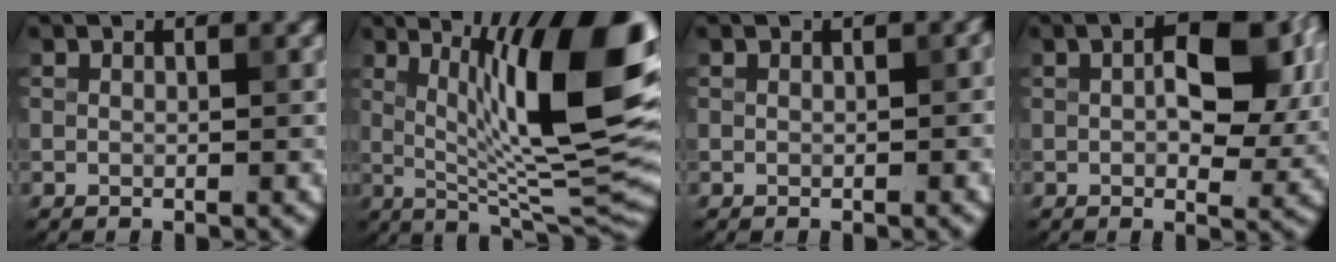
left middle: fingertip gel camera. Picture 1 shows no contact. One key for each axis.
{"total": 13.5, "fx": 3.3, "fy": 2.9, "fz": 12.7, "tx": -0.177, "ty": 0.002, "tz": 0.058}
{"total": 0.7, "fx": 0.0, "fy": 0.5, "fz": 0.5, "tx": -0.004, "ty": 0.003, "tz": 0.003}
{"total": 7.6, "fx": 1.7, "fy": 4.0, "fz": 6.2, "tx": -0.077, "ty": 0.008, "tz": 0.027}